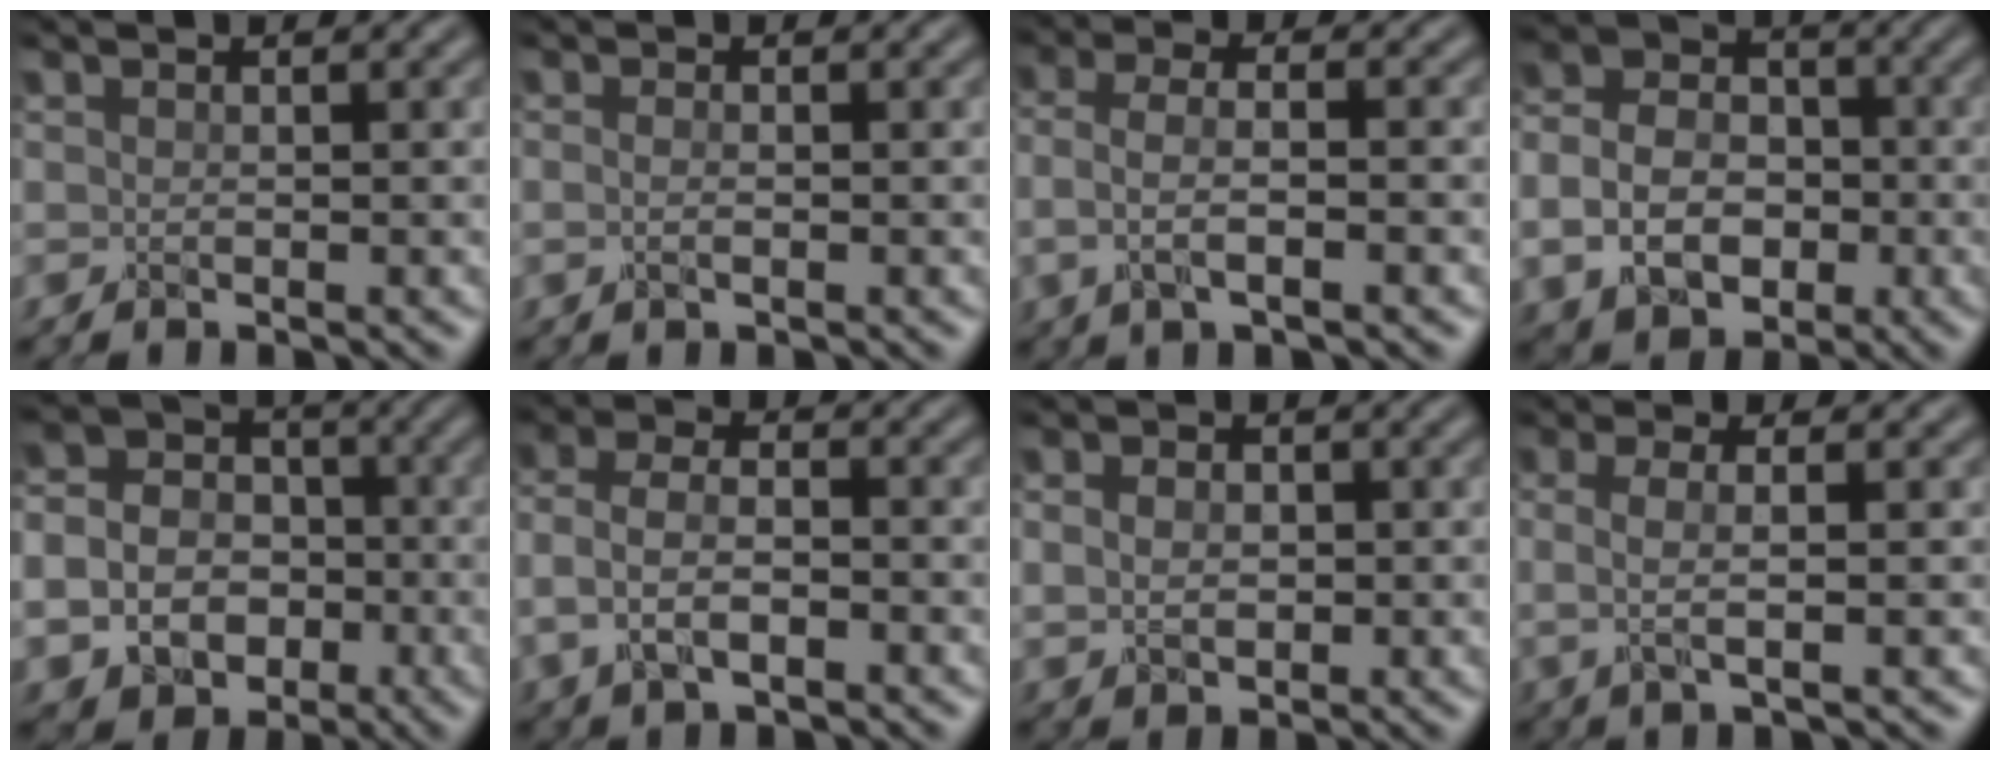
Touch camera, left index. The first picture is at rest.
{"total": 1.0, "force": [-0.1, 0.5, 0.9], "torque": [-0.009, -0.003, -0.007]}
{"total": 3.8, "force": [-0.9, 1.4, 3.4], "torque": [-0.077, 0.005, -0.022]}
{"total": 7.2, "force": [-1.8, 5.4, 4.3], "torque": [-0.088, 0.004, -0.044]}
{"total": 9.8, "force": [-3.2, 8.3, 3.9], "torque": [-0.081, -0.026, -0.068]}
{"total": 4.9, "force": [-1.5, 2.8, 3.7], "torque": [-0.077, 0.008, -0.036]}
{"total": 3.4, "force": [0.5, 2.7, 2.1], "torque": [-0.030, 0.014, -0.005]}
{"total": 3.3, "force": [0.2, 1.1, 3.1], "torque": [-0.061, 0.004, 0.002]}